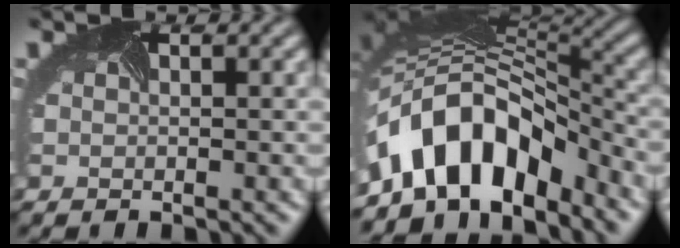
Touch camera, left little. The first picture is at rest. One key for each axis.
{"total": 9.3, "fx": -5.0, "fy": 5.5, "fz": 5.7, "tx": -0.096, "ty": 0.011, "tz": -0.092}